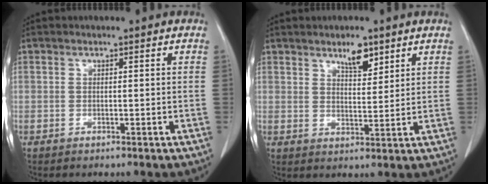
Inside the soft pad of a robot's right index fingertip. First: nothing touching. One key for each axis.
{"total": 4.4, "fx": 3.1, "fy": 1.5, "fz": 2.8, "tx": -0.048, "ty": -0.002, "tz": 0.054}